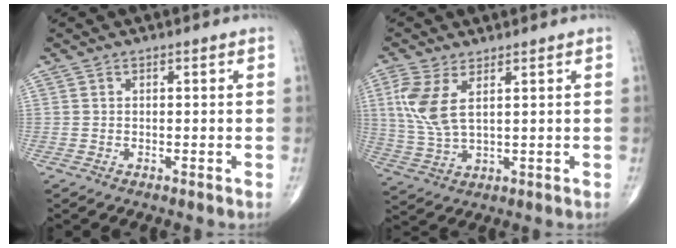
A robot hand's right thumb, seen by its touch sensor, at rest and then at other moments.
{"total": 8.3, "force": [2.8, 3.6, 7.0], "torque": [-0.164, -0.007, 0.066]}